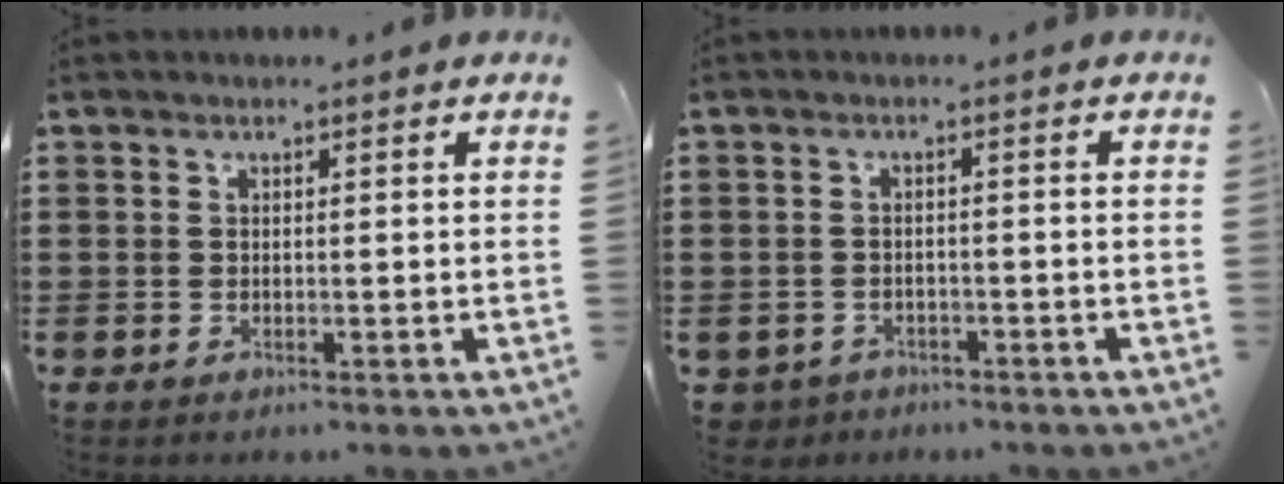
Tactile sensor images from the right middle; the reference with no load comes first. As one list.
[{"total": 2.1, "force": [-1.9, 0.9, -0.2], "torque": [-0.005, 0.001, -0.045]}]